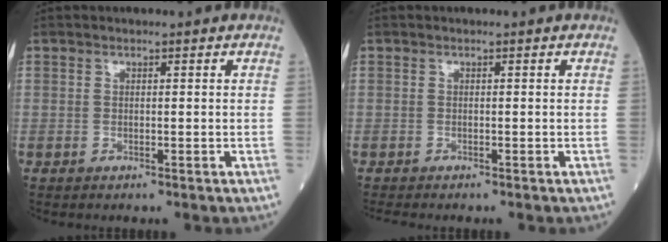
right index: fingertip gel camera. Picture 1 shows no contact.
{"total": 1.9, "force": [-1.8, 0.1, 0.7], "torque": [-0.016, -0.006, -0.026]}